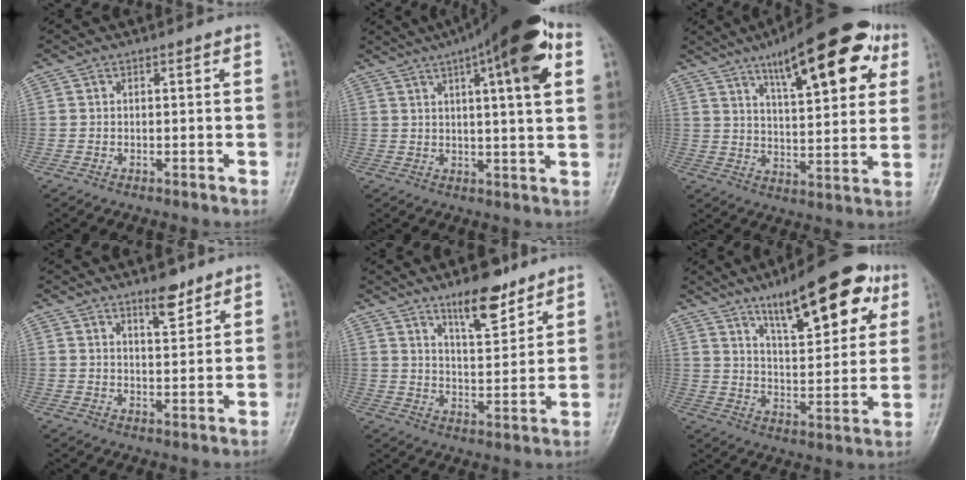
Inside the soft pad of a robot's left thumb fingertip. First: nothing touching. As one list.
[{"total": 17.7, "force": [7.8, 4.0, 15.4], "torque": [-0.214, 0.002, 0.108]}, {"total": 21.2, "force": [10.4, 7.0, 17.1], "torque": [-0.214, -0.021, 0.151]}, {"total": 5.0, "force": [3.7, 1.7, 2.9], "torque": [-0.032, -0.028, 0.059]}, {"total": 9.8, "force": [7.0, 3.3, 6.0], "torque": [-0.074, -0.052, 0.117]}, {"total": 19.1, "force": [10.5, 6.5, 14.6], "torque": [-0.172, -0.036, 0.160]}]